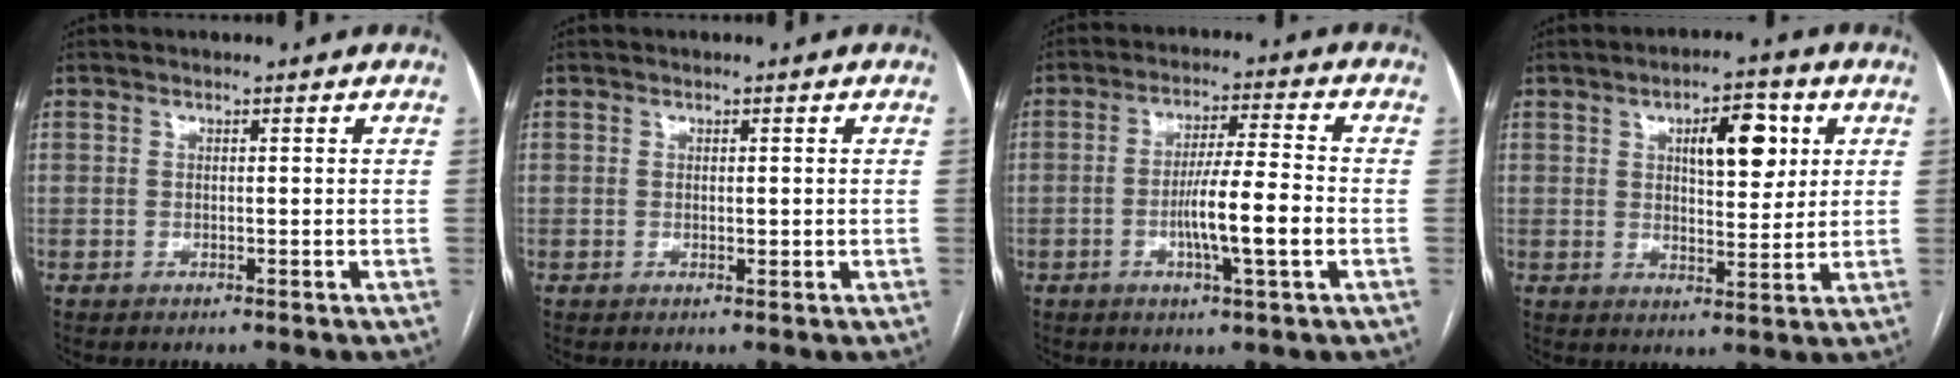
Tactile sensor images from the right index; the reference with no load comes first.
{"total": 0.9, "force": [0.0, 0.5, 0.8], "torque": [-0.011, -0.003, 0.002]}
{"total": 9.2, "force": [-2.3, 0.2, 8.9], "torque": [-0.155, -0.001, -0.043]}
{"total": 8.5, "force": [3.0, 3.1, 7.3], "torque": [-0.108, 0.009, 0.047]}